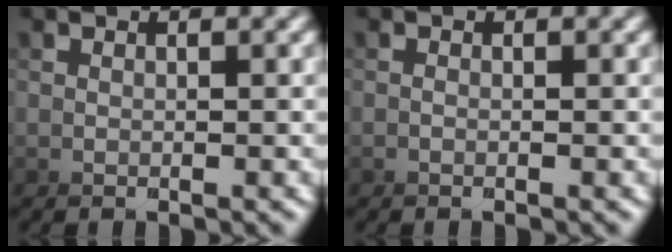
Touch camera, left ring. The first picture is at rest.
{"total": 0.7, "force": [-0.5, -0.6, 0.0], "torque": [-0.010, -0.007, -0.004]}